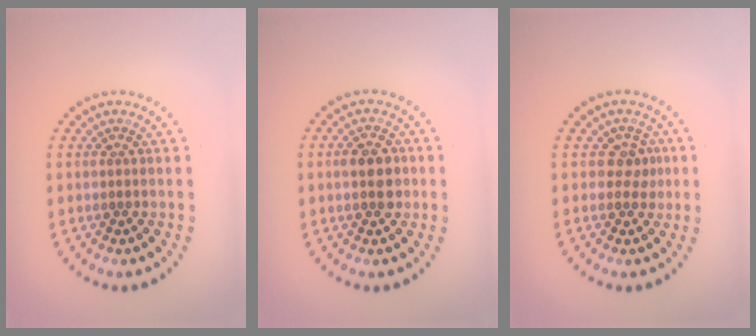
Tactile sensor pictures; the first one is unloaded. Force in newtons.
{"total": 3.0, "press": 3.0, "slide": 0.2}
{"total": 1.7, "press": 1.5, "slide": 0.8}